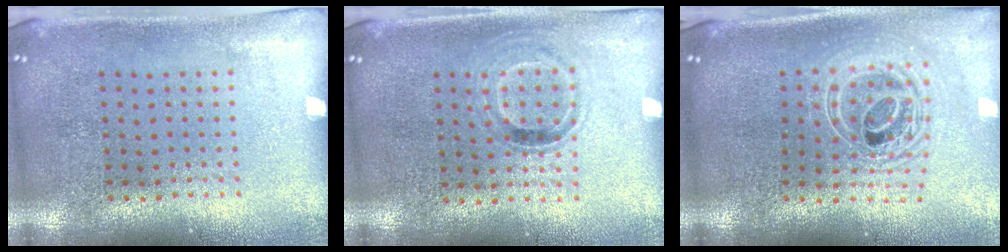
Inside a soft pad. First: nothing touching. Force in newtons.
{"total": 0.8, "press": 0.7, "slide": 0.4}
{"total": 2.4, "press": 1.8, "slide": 1.6}